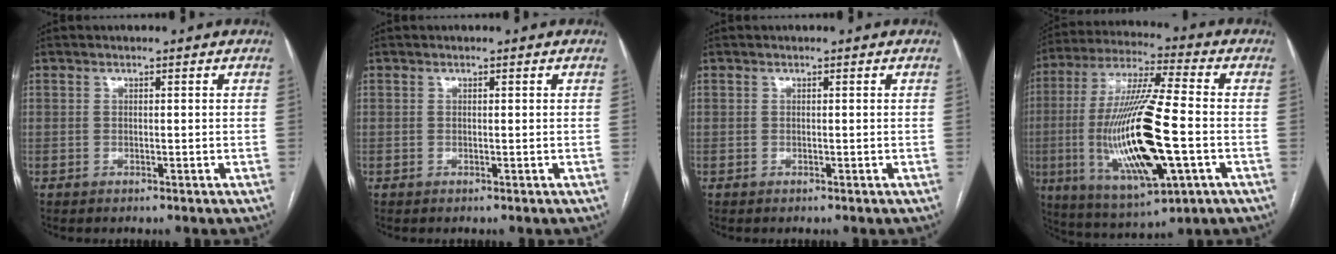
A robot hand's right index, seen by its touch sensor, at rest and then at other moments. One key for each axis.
{"total": 0.0}
{"total": 0.0}
{"total": 20.8, "fx": -4.0, "fy": 3.5, "fz": 20.2, "tx": -0.417, "ty": -0.020, "tz": -0.062}